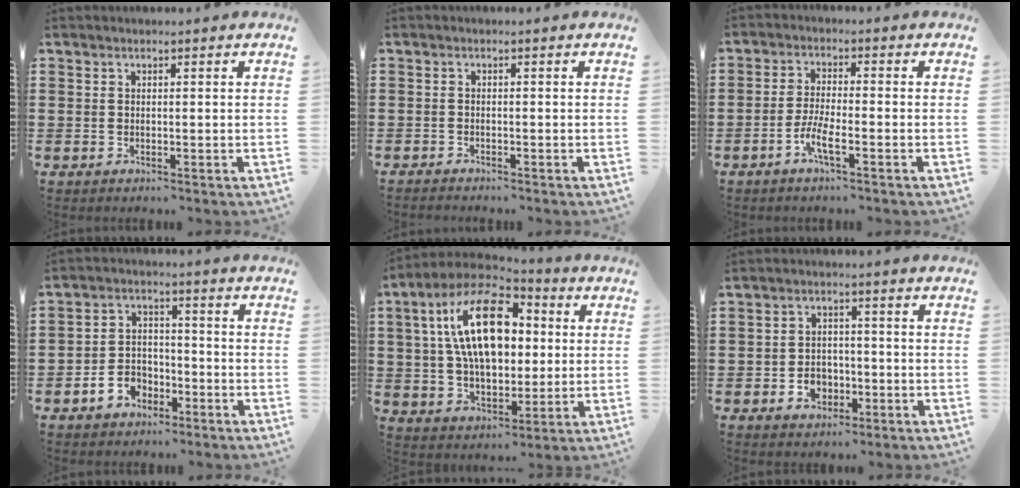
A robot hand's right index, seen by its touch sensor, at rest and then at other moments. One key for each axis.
{"total": 1.1, "fx": -1.1, "fy": 0.0, "fz": -0.1, "tx": 0.000, "ty": 0.000, "tz": -0.024}
{"total": 4.4, "fx": -2.4, "fy": 0.6, "fz": 3.6, "tx": -0.087, "ty": -0.009, "tz": -0.051}
{"total": 4.6, "fx": -2.9, "fy": 3.4, "fz": 1.2, "tx": -0.040, "ty": 0.011, "tz": -0.060}
{"total": 16.9, "fx": 3.6, "fy": 9.3, "fz": 13.6, "tx": -0.272, "ty": 0.011, "tz": 0.057}
{"total": 4.0, "fx": -1.5, "fy": 3.2, "fz": 1.8, "tx": -0.030, "ty": 0.003, "tz": -0.031}